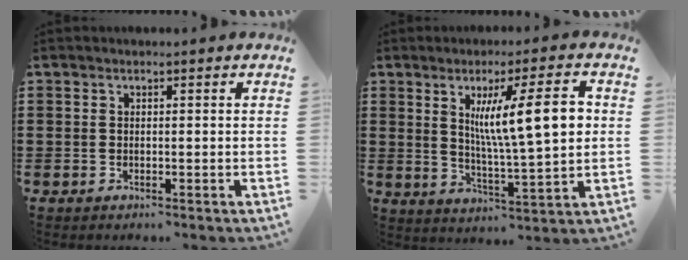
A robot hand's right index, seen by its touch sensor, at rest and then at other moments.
{"total": 12.1, "force": [3.1, 2.4, 11.5], "torque": [-0.194, 0.000, 0.045]}